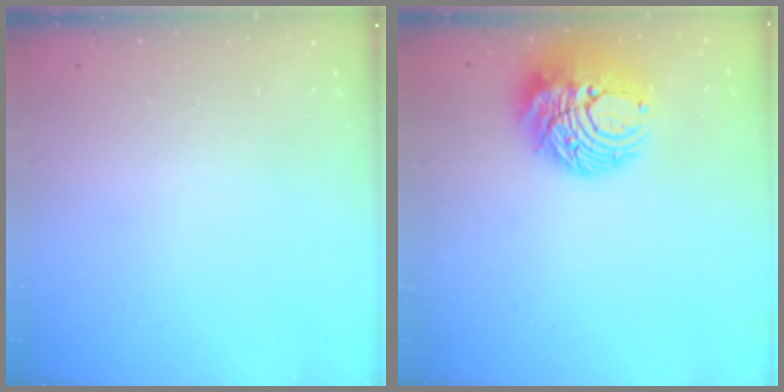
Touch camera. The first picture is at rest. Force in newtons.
{"total": 12.2, "press": 12.1, "slide": 1.0}